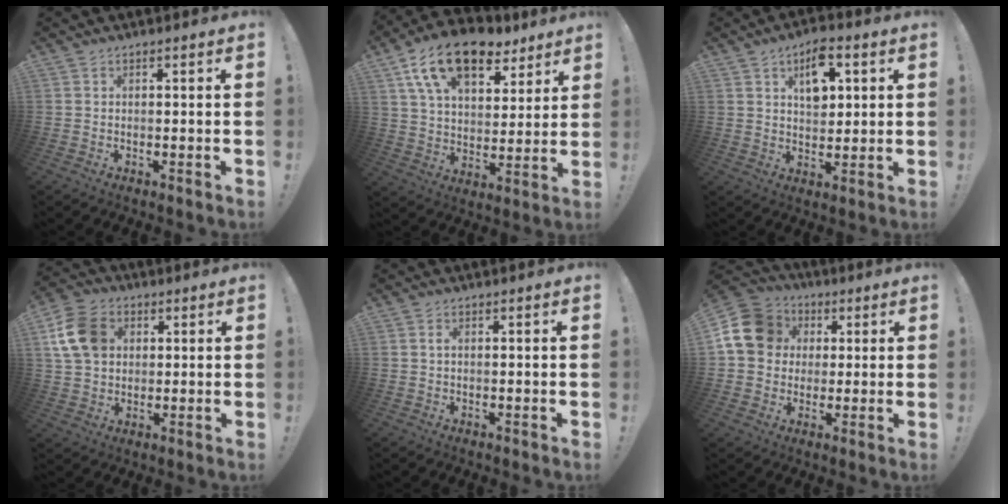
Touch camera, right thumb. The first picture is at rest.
{"total": 17.9, "force": [11.1, 9.5, 10.3], "torque": [-0.175, -0.062, 0.199]}
{"total": 9.8, "force": [3.9, 5.8, 6.8], "torque": [-0.095, -0.005, 0.066]}
{"total": 12.7, "force": [3.5, 9.9, 7.2], "torque": [-0.125, 0.001, 0.073]}
{"total": 0.7, "force": [-0.1, 0.4, 0.6], "torque": [-0.017, 0.006, -0.001]}
{"total": 15.8, "force": [3.3, 13.3, 7.7], "torque": [-0.133, 0.003, 0.069]}